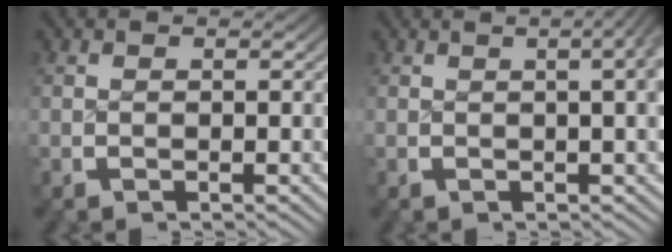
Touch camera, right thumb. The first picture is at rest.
{"total": 7.7, "force": [2.7, 3.7, 6.2], "torque": [-0.049, 0.039, 0.018]}